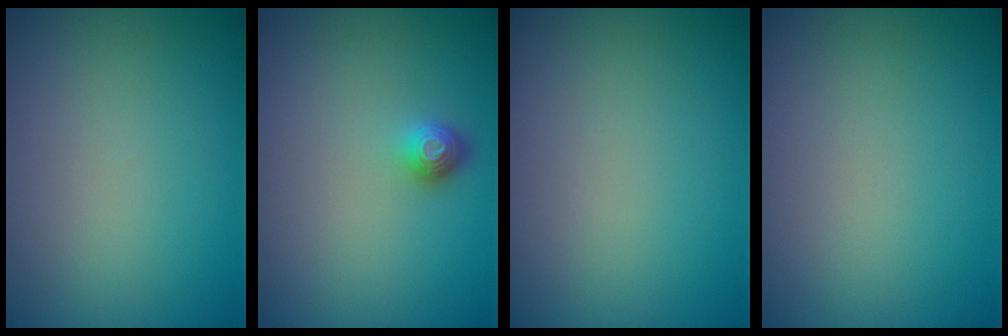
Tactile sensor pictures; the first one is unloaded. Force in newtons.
{"total": 1.6, "press": 1.1, "slide": 1.0}
{"total": 0.0}
{"total": 0.0}